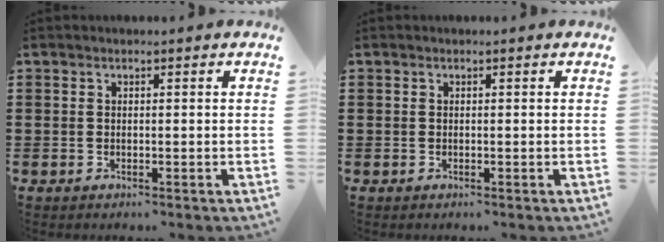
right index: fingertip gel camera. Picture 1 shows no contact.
{"total": 0.0}